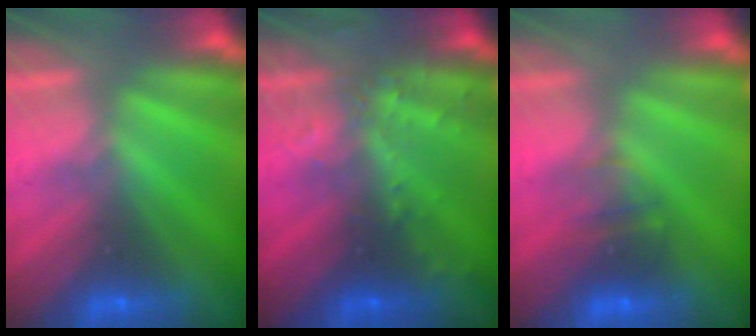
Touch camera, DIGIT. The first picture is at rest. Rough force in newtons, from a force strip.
{"total": 2.8}
{"total": 2.2}